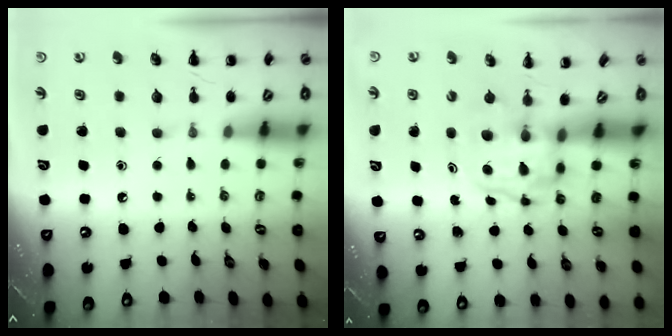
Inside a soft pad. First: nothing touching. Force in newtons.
{"total": 3.9, "press": 3.8, "slide": 0.6}